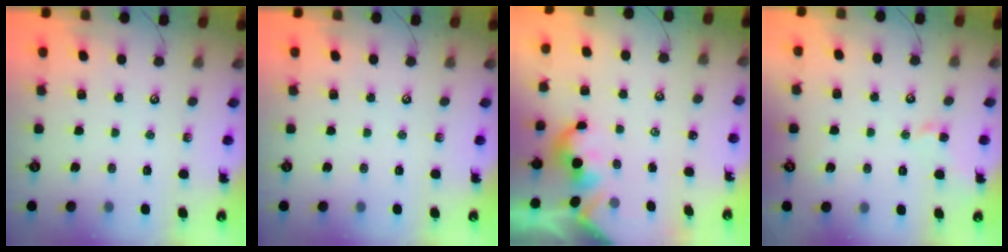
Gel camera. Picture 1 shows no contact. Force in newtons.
{"total": 0.0}
{"total": 2.2, "press": 2.2, "slide": 0.4}
{"total": 1.8, "press": 1.8, "slide": 0.1}